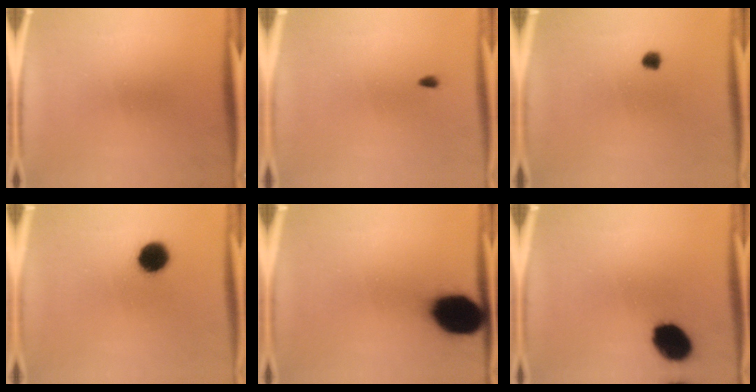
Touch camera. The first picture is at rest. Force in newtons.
{"total": 0.6}
{"total": 1.9}
{"total": 6.9}
{"total": 17.0}
{"total": 10.9}